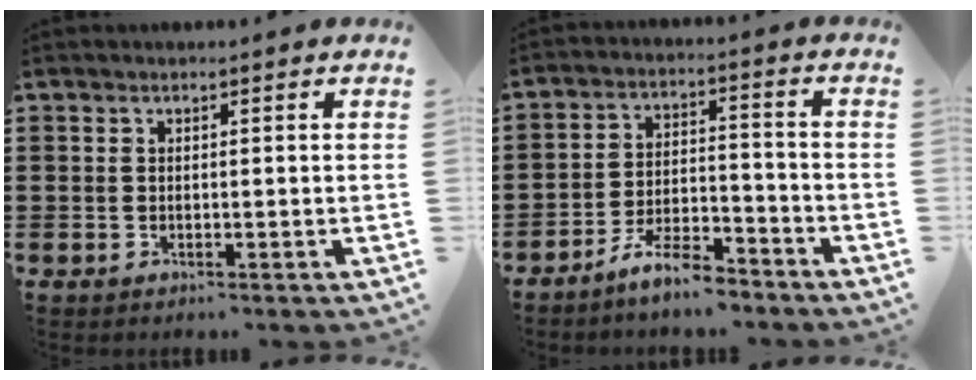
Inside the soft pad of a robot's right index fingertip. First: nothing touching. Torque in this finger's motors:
{"motor_torque": [2.14, 0.00, -0.87, -0.21]}